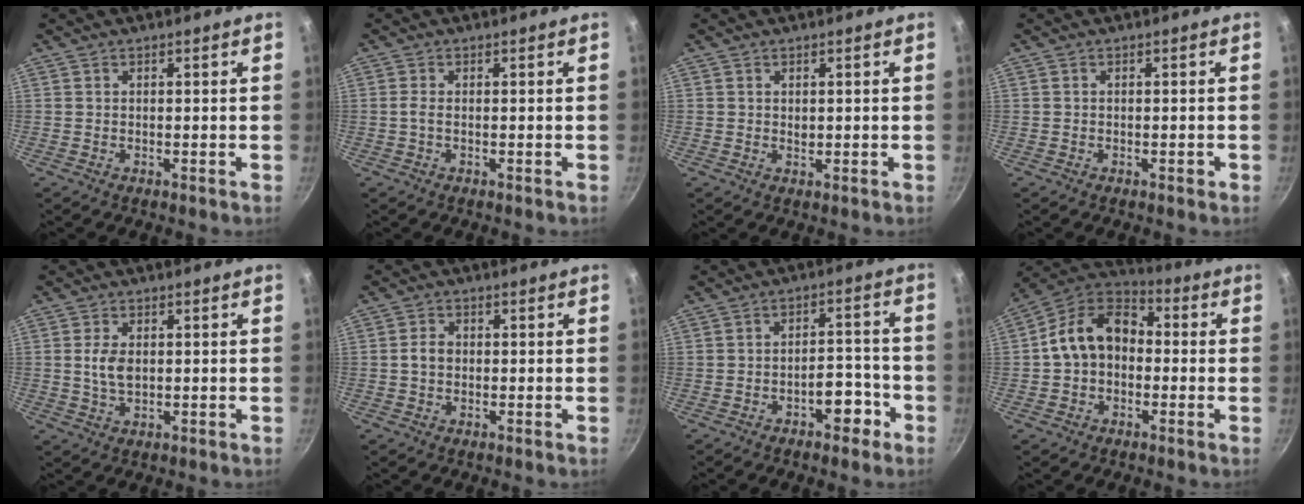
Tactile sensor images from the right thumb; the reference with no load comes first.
{"total": 1.2, "force": [-0.2, 0.4, 1.1], "torque": [-0.026, 0.001, -0.005]}
{"total": 0.9, "force": [0.3, 0.6, 0.5], "torque": [-0.005, -0.002, 0.005]}
{"total": 0.8, "force": [-0.4, 0.4, 0.5], "torque": [-0.006, 0.005, -0.004]}
{"total": 4.4, "force": [0.4, 2.6, 3.5], "torque": [-0.063, -0.002, 0.008]}
{"total": 2.9, "force": [-0.1, 2.2, 1.8], "torque": [-0.026, 0.011, -0.005]}
{"total": 6.0, "force": [-3.3, 3.1, 3.9], "torque": [-0.025, 0.039, -0.040]}
{"total": 13.2, "force": [-0.2, 9.9, 8.8], "torque": [-0.118, 0.044, -0.023]}